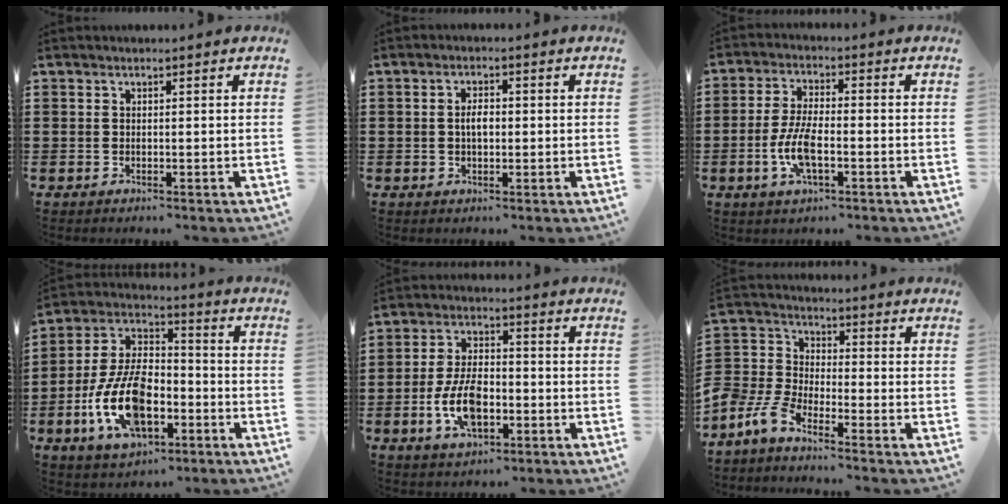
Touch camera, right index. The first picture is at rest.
{"total": 2.6, "force": [0.0, 1.2, 2.4], "torque": [-0.037, 0.000, -0.004]}
{"total": 7.3, "force": [-2.2, 2.4, 6.5], "torque": [-0.151, -0.012, -0.045]}
{"total": 13.5, "force": [-5.3, 6.9, 10.3], "torque": [-0.242, -0.001, -0.103]}
{"total": 8.8, "force": [-2.6, 4.5, 7.1], "torque": [-0.161, -0.002, -0.050]}
{"total": 5.4, "force": [-4.8, 1.6, 1.9], "torque": [-0.081, -0.011, -0.106]}